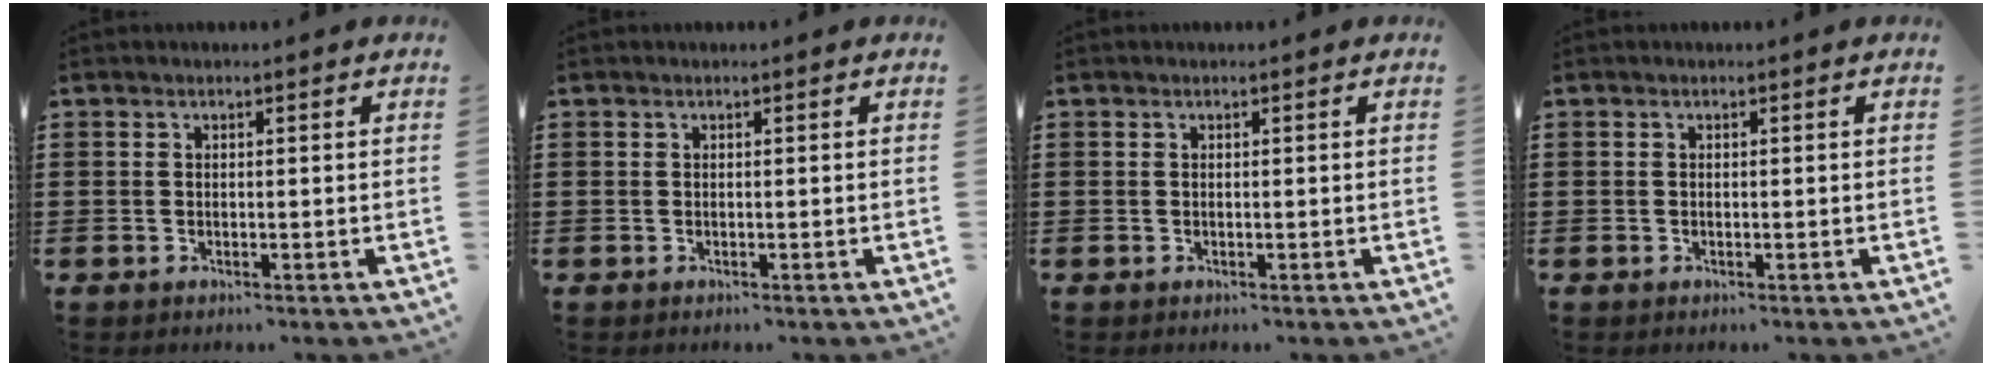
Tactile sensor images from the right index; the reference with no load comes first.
{"total": 0.0}
{"total": 0.0}
{"total": 0.0}